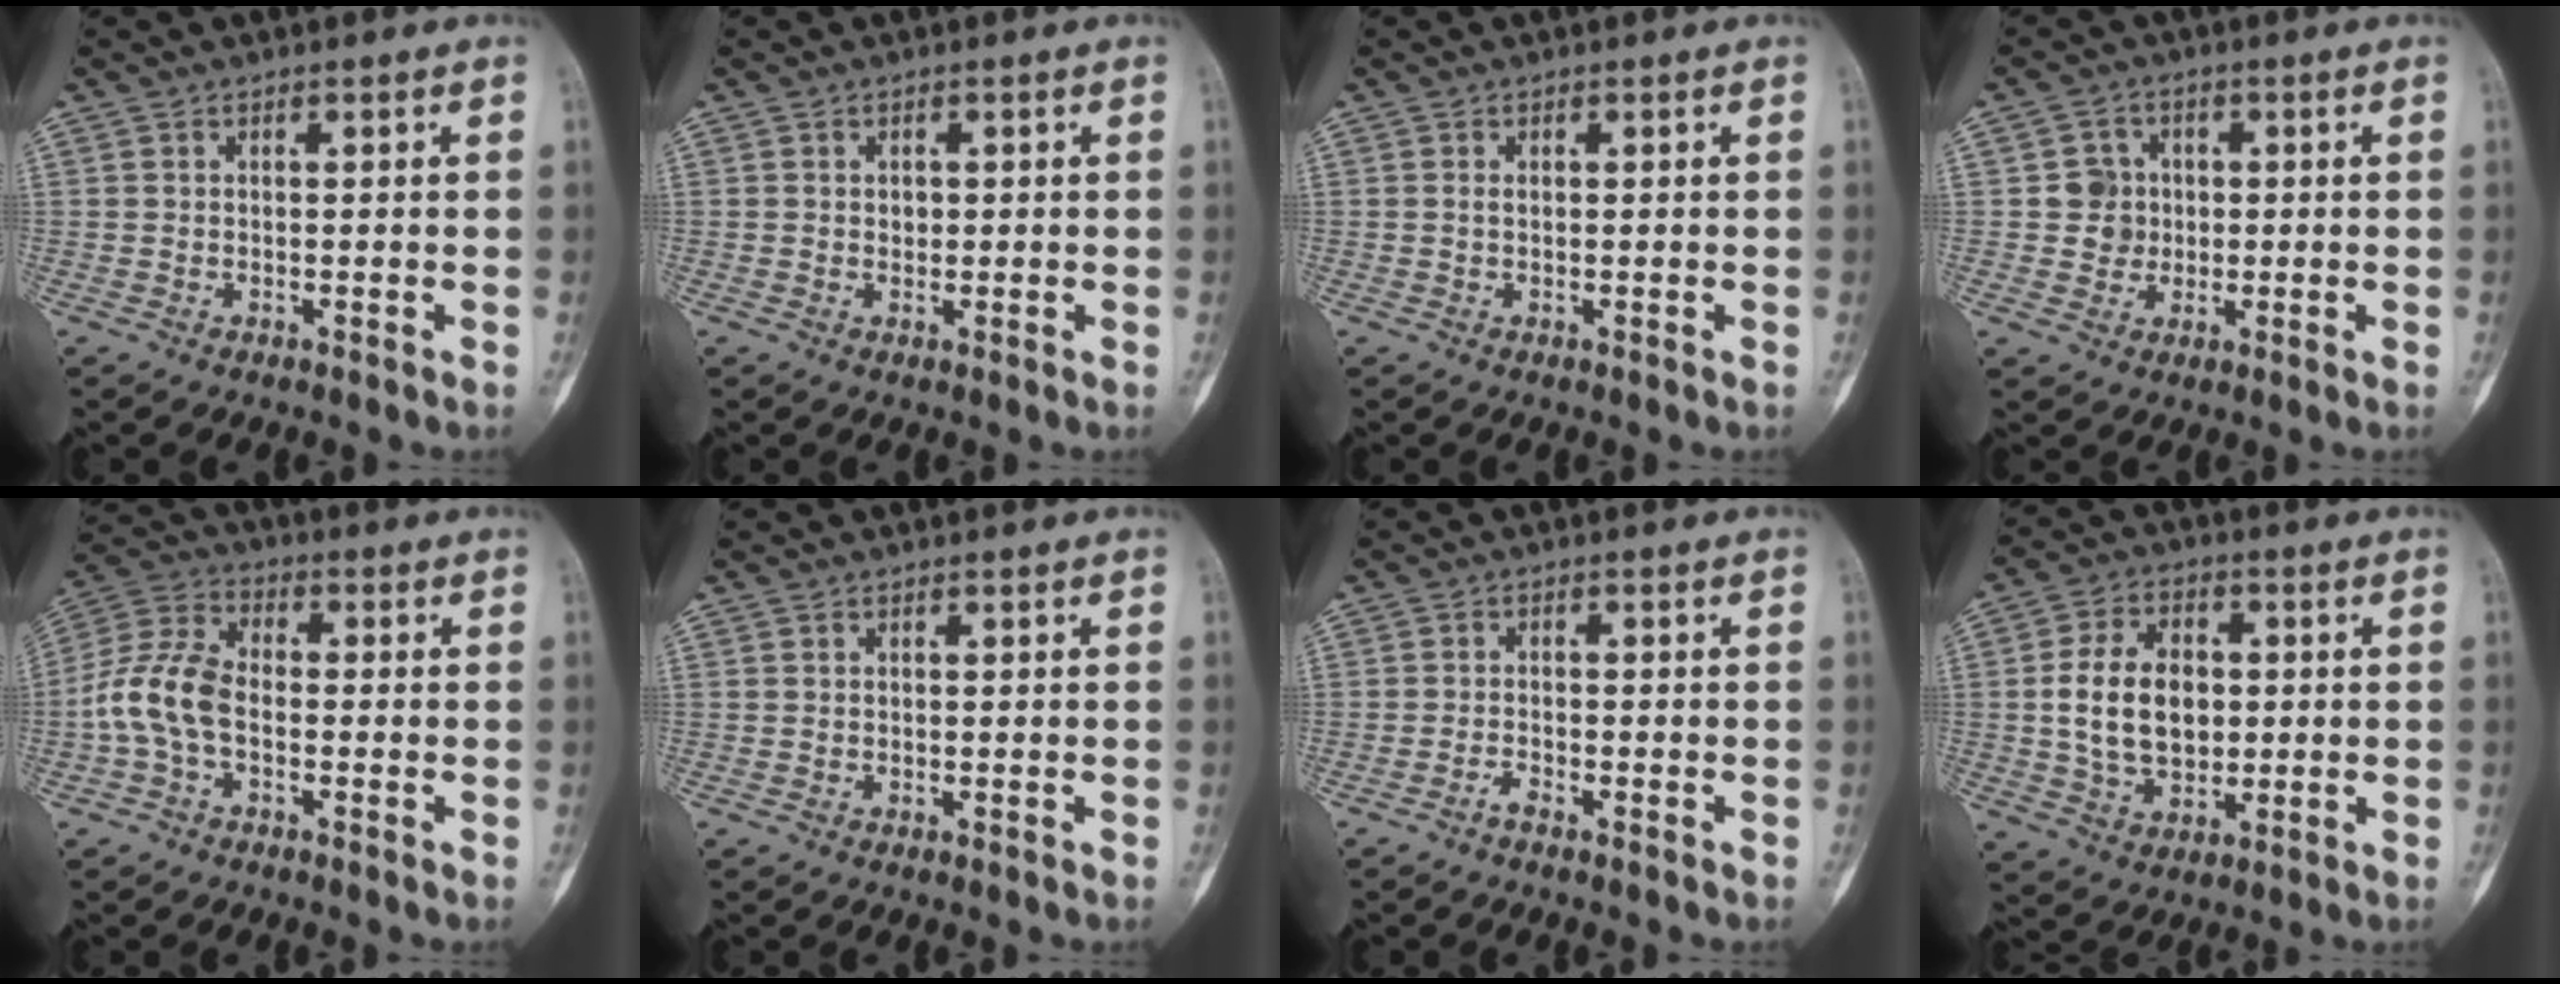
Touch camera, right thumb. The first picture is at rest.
{"total": 1.3, "force": [0.2, 1.1, 0.7], "torque": [-0.001, 0.002, 0.004]}
{"total": 0.6, "force": [0.1, 0.3, 0.4], "torque": [-0.012, 0.004, 0.004]}
{"total": 4.9, "force": [0.2, 4.8, 1.1], "torque": [0.011, 0.009, 0.001]}
{"total": 10.0, "force": [-2.1, 6.0, 7.7], "torque": [-0.164, 0.031, -0.051]}
{"total": 0.0}
{"total": 1.6, "force": [-1.3, 0.3, 0.7], "torque": [-0.018, 0.008, -0.029]}
{"total": 12.8, "force": [0.6, 8.7, 9.3], "torque": [-0.146, 0.004, 0.016]}